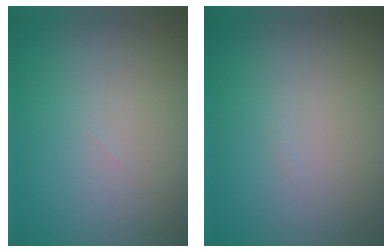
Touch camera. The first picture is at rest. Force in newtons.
{"total": 0.0}